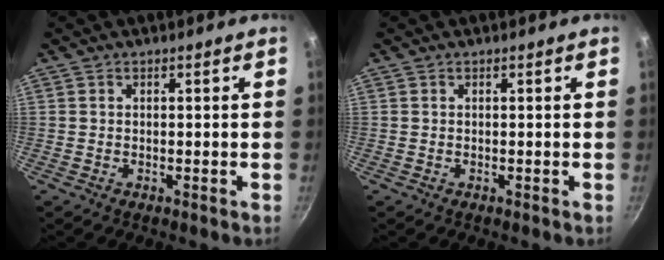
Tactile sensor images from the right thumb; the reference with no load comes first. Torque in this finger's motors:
{"motor_torque": [-0.42, 0.42, 0.00, 0.00, 0.00]}